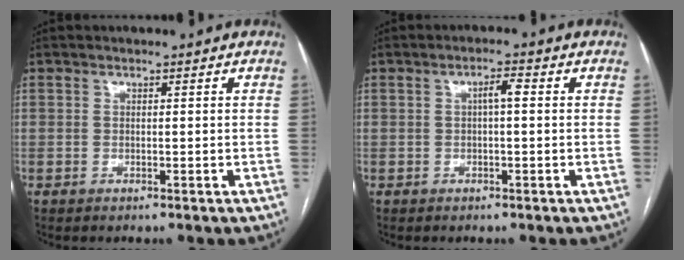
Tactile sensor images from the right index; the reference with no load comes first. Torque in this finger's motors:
{"motor_torque": [0.14, 0.00, 0.08, 0.05]}